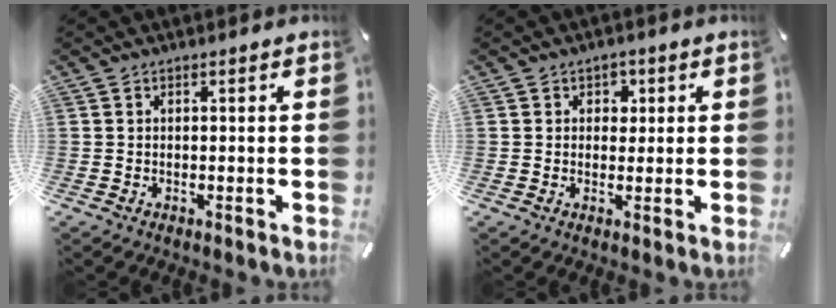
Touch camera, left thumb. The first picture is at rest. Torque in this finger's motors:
{"motor_torque": [0.35, 0.44, 0.16, -0.17, 0.04]}